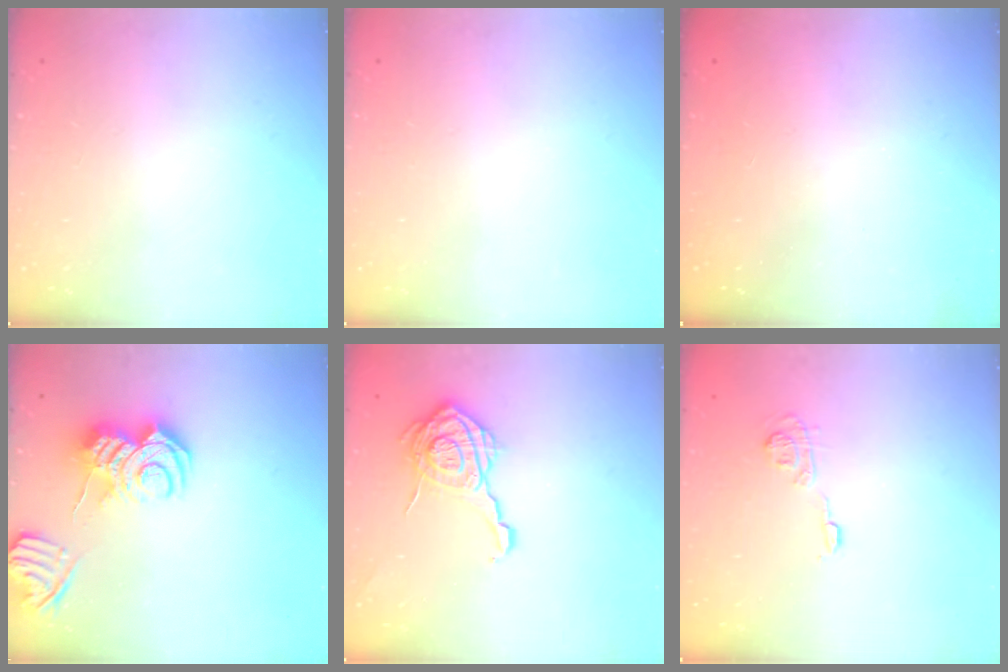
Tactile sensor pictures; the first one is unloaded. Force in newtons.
{"total": 0.0}
{"total": 2.3, "press": 2.1, "slide": 0.8}
{"total": 11.2, "press": 11.2, "slide": 1.3}
{"total": 18.1, "press": 18.1, "slide": 0.8}
{"total": 7.8, "press": 7.8, "slide": 0.6}